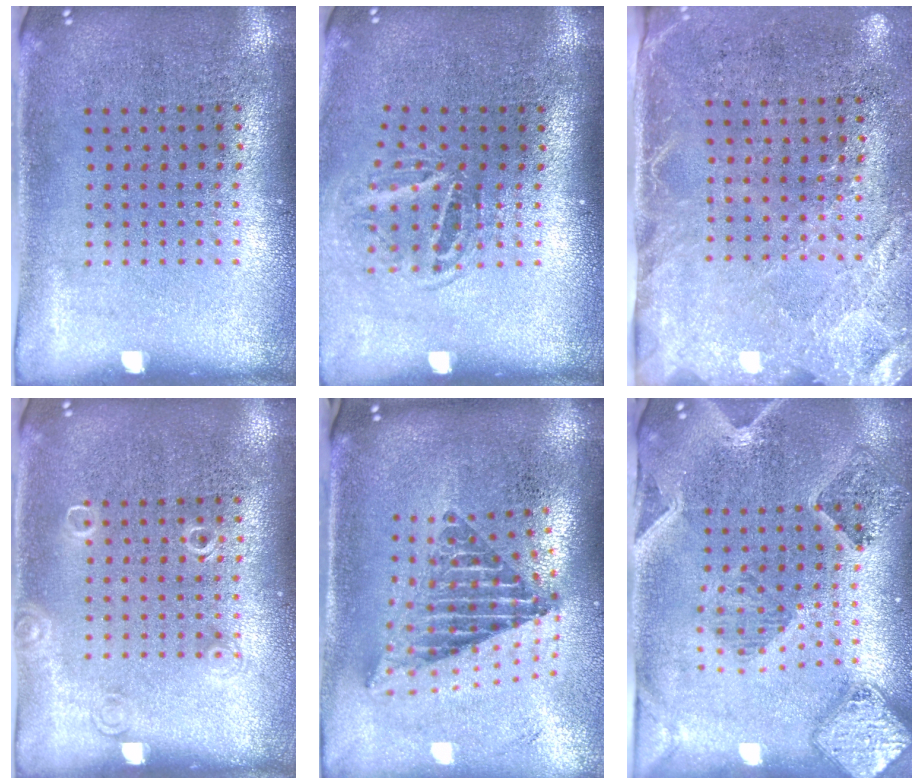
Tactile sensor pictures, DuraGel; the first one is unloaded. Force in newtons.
{"total": 1.7, "press": 1.1, "slide": 1.3}
{"total": 2.7, "press": 2.3, "slide": 1.5}
{"total": 1.0, "press": 1.0, "slide": 0.2}
{"total": 2.4, "press": 1.7, "slide": 1.8}
{"total": 1.6, "press": 1.6, "slide": 0.4}